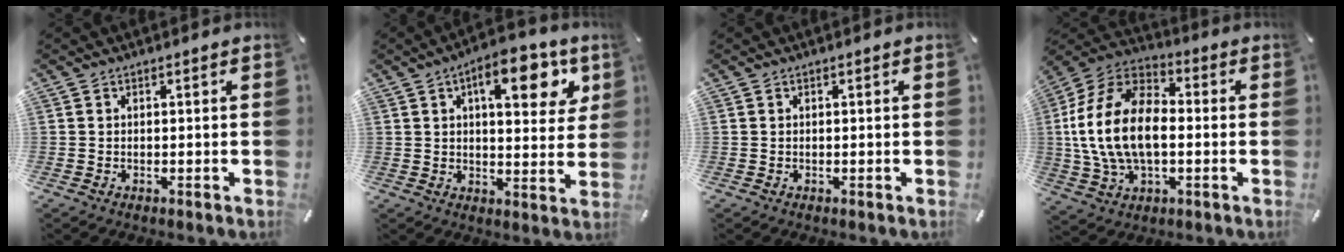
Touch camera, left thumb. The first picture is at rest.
{"total": 13.2, "force": [6.2, 6.0, 9.9], "torque": [-0.121, -0.025, 0.096]}
{"total": 0.0}
{"total": 18.1, "force": [-1.5, 12.1, 13.4], "torque": [-0.301, 0.012, -0.032]}